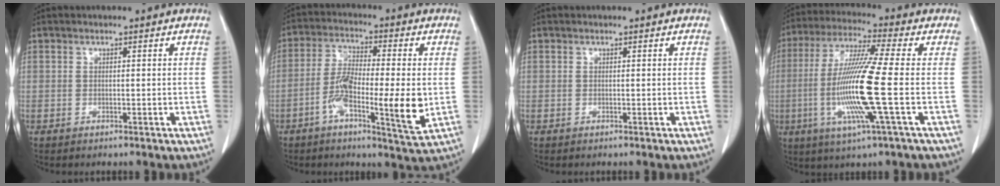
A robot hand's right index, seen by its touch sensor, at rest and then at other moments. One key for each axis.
{"total": 12.0, "fx": -2.6, "fy": 1.7, "fz": 11.6, "tx": -0.203, "ty": -0.008, "tz": -0.050}
{"total": 0.0}
{"total": 14.2, "fx": -2.5, "fy": -0.9, "fz": 14.0, "tx": -0.287, "ty": -0.015, "tz": -0.060}